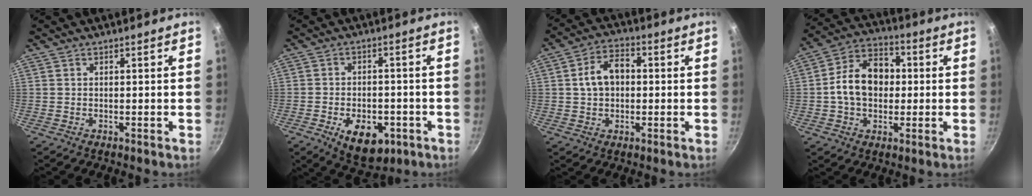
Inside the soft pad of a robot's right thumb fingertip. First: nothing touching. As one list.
[{"total": 10.8, "force": [-4.2, 6.6, 7.5], "torque": [-0.082, 0.010, -0.050]}, {"total": 8.0, "force": [0.6, 5.6, 5.7], "torque": [-0.080, 0.022, 0.002]}, {"total": 13.2, "force": [0.2, 9.7, 9.0], "torque": [-0.118, 0.028, -0.012]}]